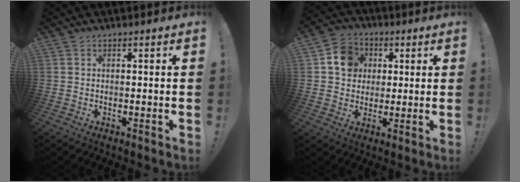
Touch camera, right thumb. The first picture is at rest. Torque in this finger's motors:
{"motor_torque": [0.53, 1.50, 0.50, -0.04, 0.02]}